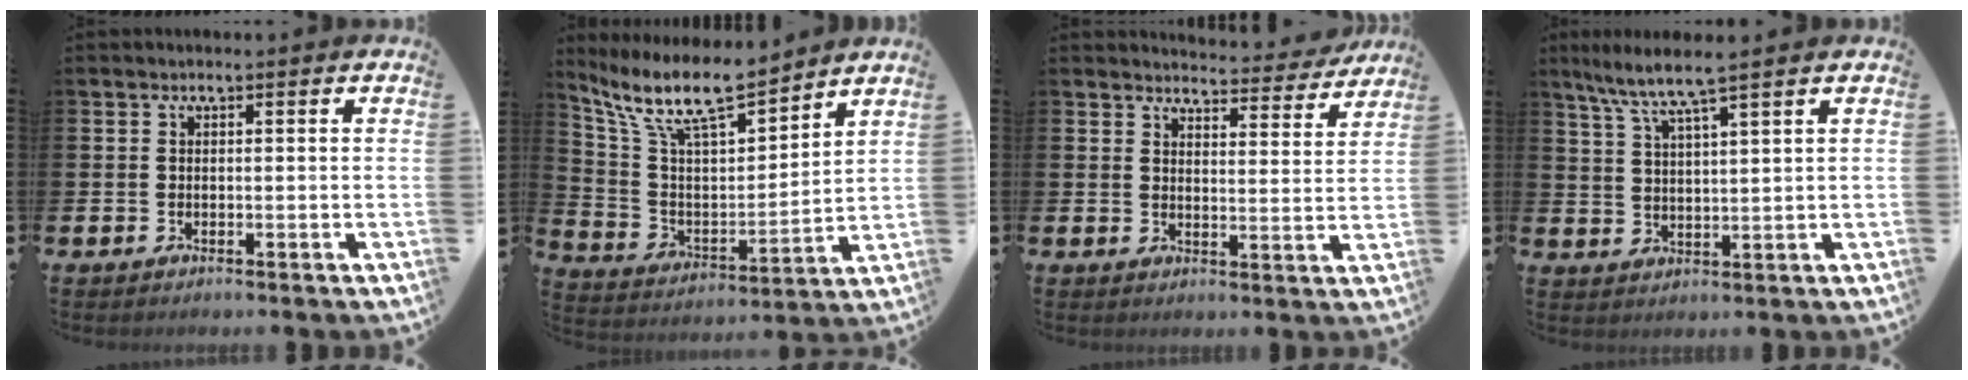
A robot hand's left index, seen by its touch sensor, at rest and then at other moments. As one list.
[{"total": 11.4, "force": [9.7, 2.4, 5.3], "torque": [-0.140, -0.059, 0.170]}, {"total": 4.3, "force": [4.2, 0.7, 0.4], "torque": [-0.009, -0.032, 0.071]}, {"total": 5.8, "force": [4.9, -0.2, 3.1], "torque": [-0.080, -0.020, 0.082]}]